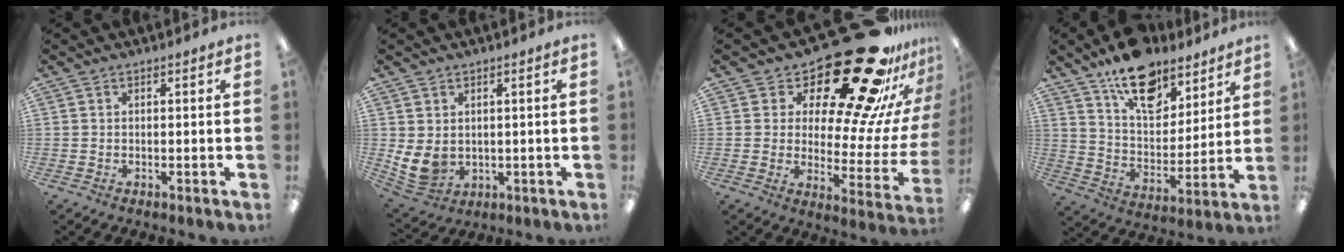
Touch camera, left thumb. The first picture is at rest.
{"total": 6.2, "force": [1.0, 5.0, 3.6], "torque": [-0.086, -0.009, 0.022]}
{"total": 28.8, "force": [19.6, 10.2, 18.4], "torque": [-0.229, -0.159, 0.333]}
{"total": 17.0, "force": [12.3, 8.7, 7.9], "torque": [-0.125, -0.074, 0.219]}